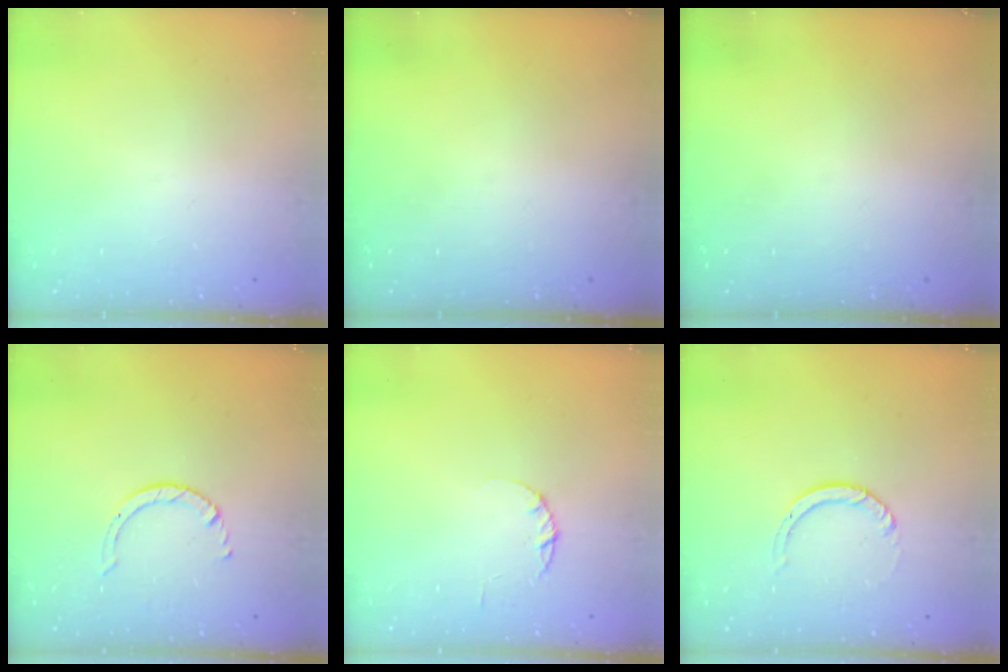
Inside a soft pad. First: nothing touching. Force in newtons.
{"total": 0.0}
{"total": 0.0}
{"total": 2.5, "press": 2.4, "slide": 0.3}
{"total": 2.2, "press": 2.2, "slide": 0.4}
{"total": 4.0, "press": 4.0, "slide": 0.2}